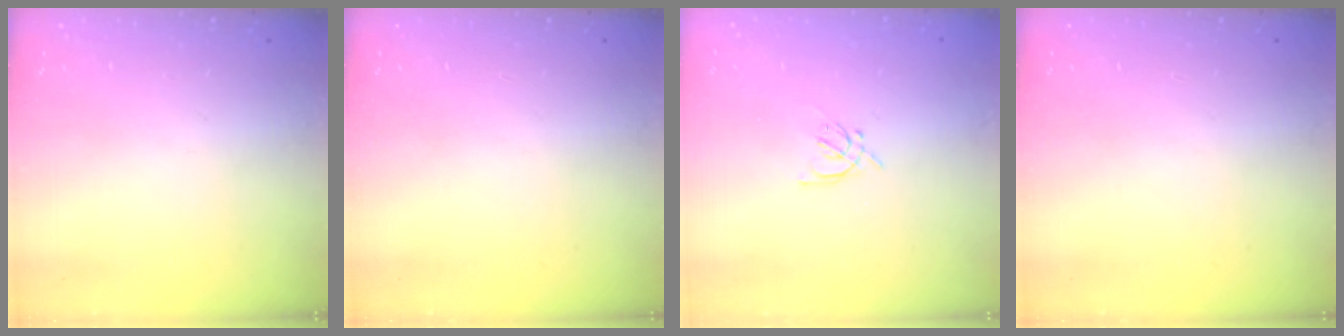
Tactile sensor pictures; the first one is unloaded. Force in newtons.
{"total": 0.0}
{"total": 2.0, "press": 1.9, "slide": 0.5}
{"total": 0.0}